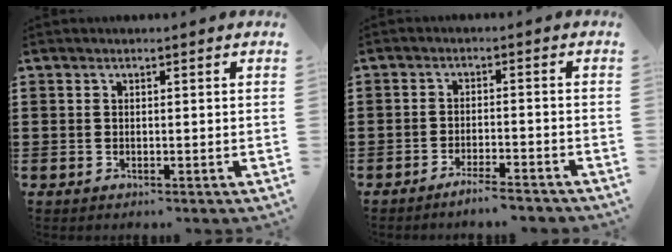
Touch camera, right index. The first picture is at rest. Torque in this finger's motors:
{"motor_torque": [0.44, 0.42, -0.25, -0.03]}